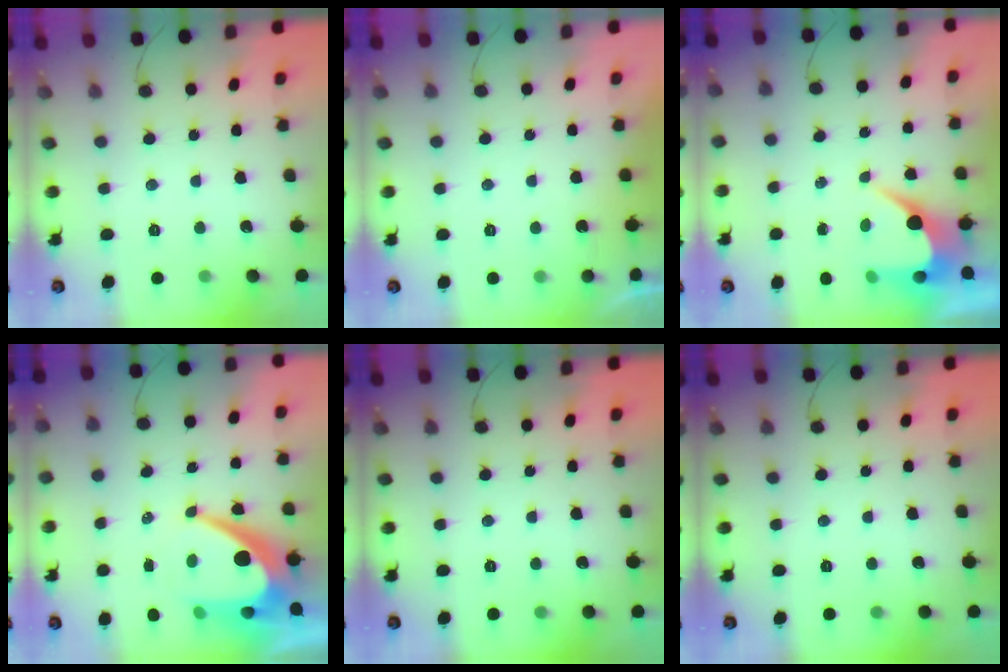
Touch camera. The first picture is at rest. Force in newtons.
{"total": 1.0, "press": 0.9, "slide": 0.3}
{"total": 6.7, "press": 6.7, "slide": 0.3}
{"total": 13.6, "press": 13.5, "slide": 1.2}
{"total": 0.0}
{"total": 0.0}